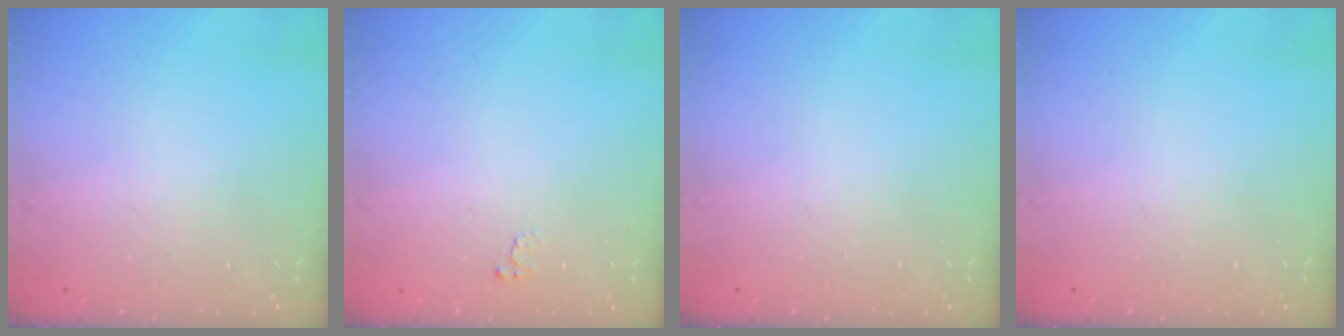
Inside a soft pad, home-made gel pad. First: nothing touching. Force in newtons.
{"total": 2.4, "press": 2.4, "slide": 0.2}
{"total": 0.0}
{"total": 0.0}